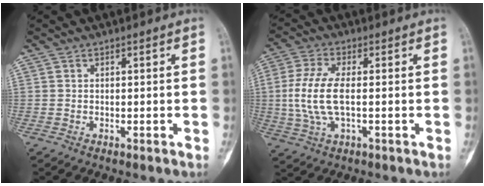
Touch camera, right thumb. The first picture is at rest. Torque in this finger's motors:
{"motor_torque": [2.41, 2.60, 1.32, -0.20, 0.29]}